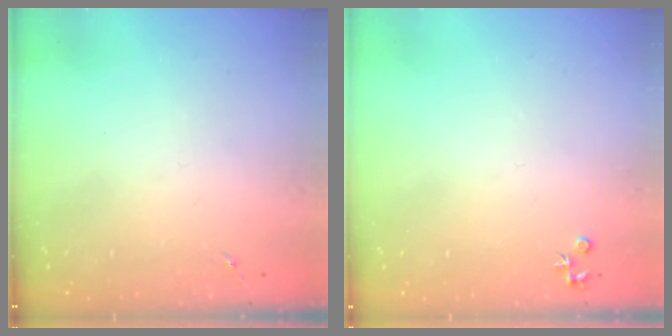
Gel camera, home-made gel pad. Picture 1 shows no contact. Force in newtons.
{"total": 4.0, "press": 4.0, "slide": 0.6}